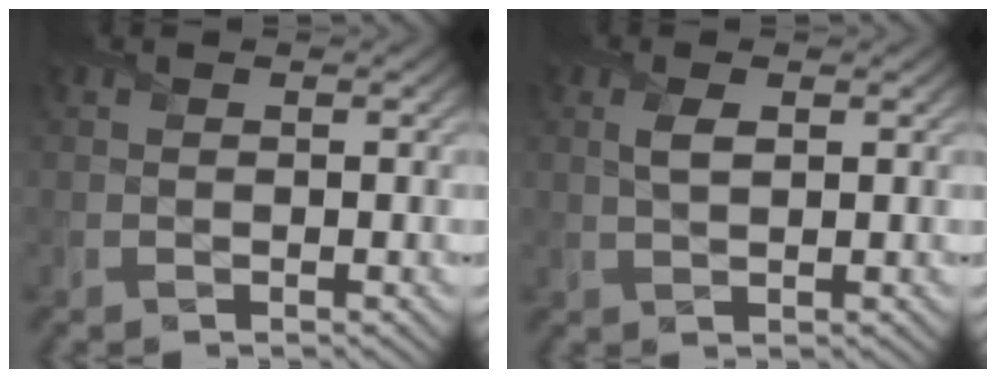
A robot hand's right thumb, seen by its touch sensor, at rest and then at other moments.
{"total": 2.1, "force": [0.7, 0.8, 1.8], "torque": [-0.042, 0.000, 0.016]}